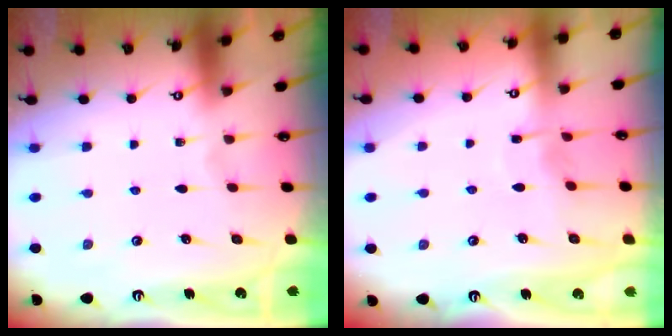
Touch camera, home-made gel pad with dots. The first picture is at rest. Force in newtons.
{"total": 3.0, "press": 2.9, "slide": 0.3}